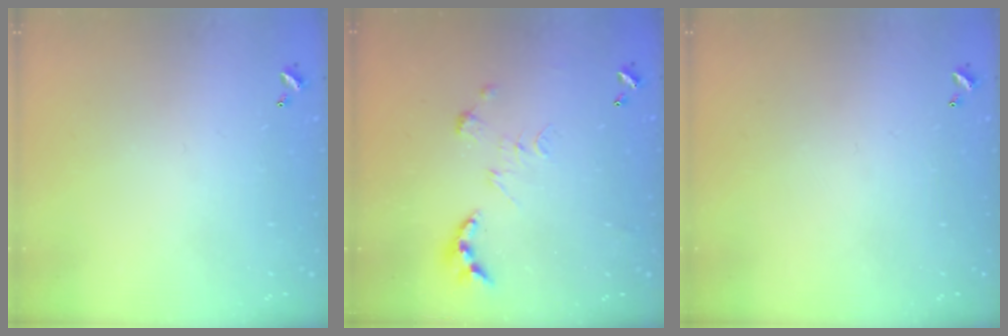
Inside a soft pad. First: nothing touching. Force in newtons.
{"total": 0.0}
{"total": 0.0}